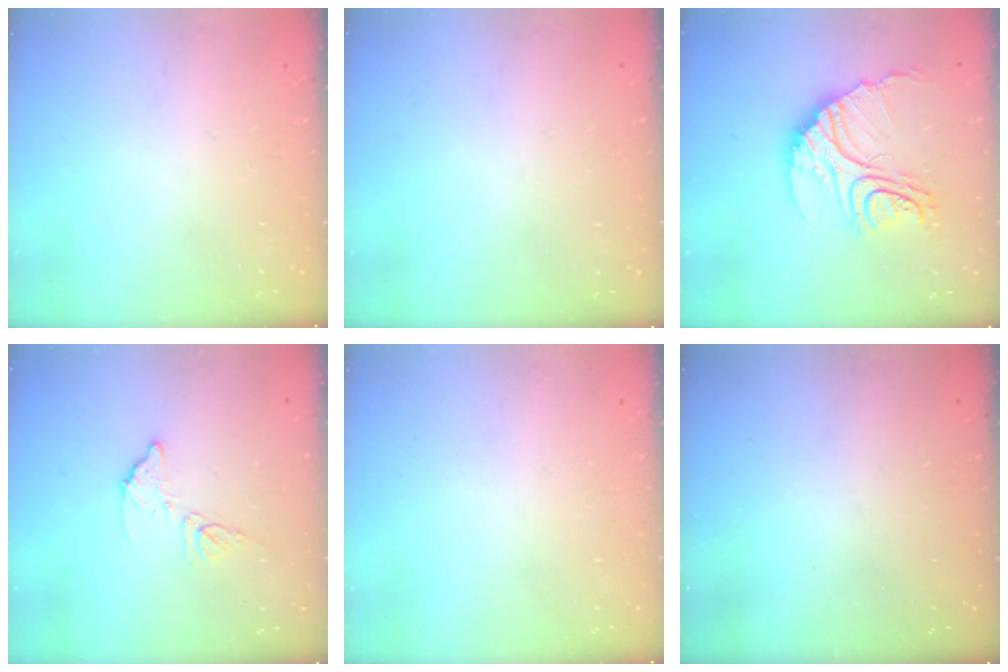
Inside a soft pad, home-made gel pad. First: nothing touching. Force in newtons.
{"total": 3.0, "press": 3.0, "slide": 0.5}
{"total": 19.0, "press": 18.9, "slide": 2.1}
{"total": 8.9, "press": 8.9, "slide": 0.5}
{"total": 0.0}
{"total": 2.9, "press": 2.9, "slide": 0.3}